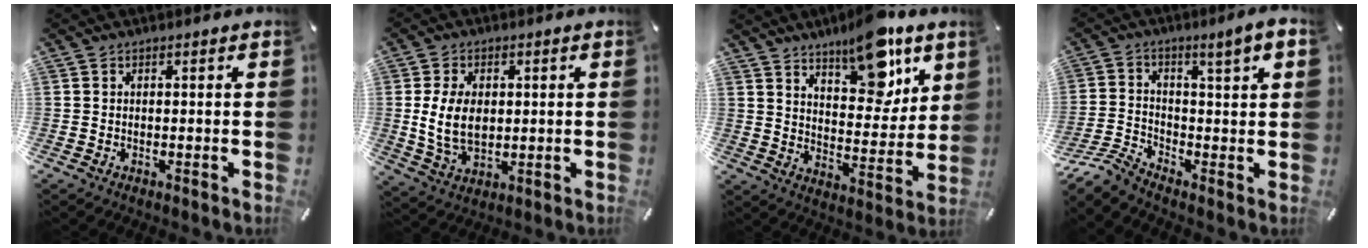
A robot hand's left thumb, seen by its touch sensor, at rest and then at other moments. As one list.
[{"total": 9.6, "force": [0.8, 6.5, 7.0], "torque": [-0.157, 0.002, 0.013]}, {"total": 14.4, "force": [10.6, 6.0, 7.7], "torque": [-0.094, -0.071, 0.182]}, {"total": 7.3, "force": [-3.6, 2.5, 5.9], "torque": [-0.118, 0.010, -0.073]}]